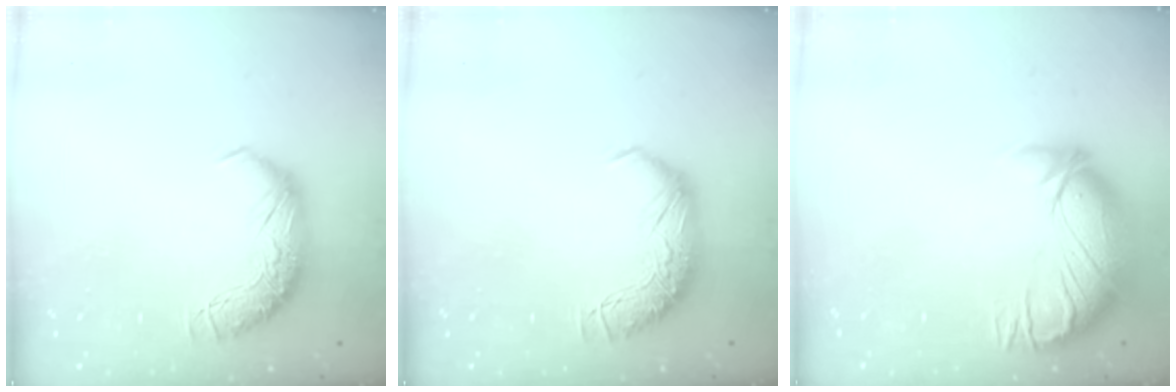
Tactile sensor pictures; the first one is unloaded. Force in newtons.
{"total": 0.0}
{"total": 2.9, "press": 0.4, "slide": 2.9}